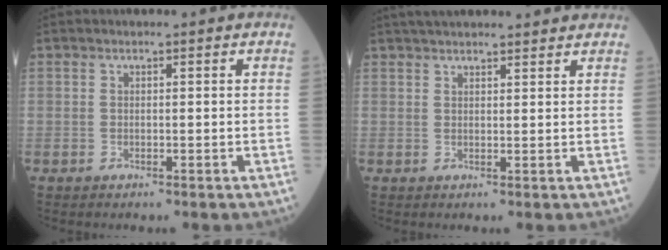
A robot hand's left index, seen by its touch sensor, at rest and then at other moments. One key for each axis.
{"total": 10.7, "fx": 9.8, "fy": 1.8, "fz": 4.1, "tx": -0.057, "ty": 0.035, "tz": 0.133}